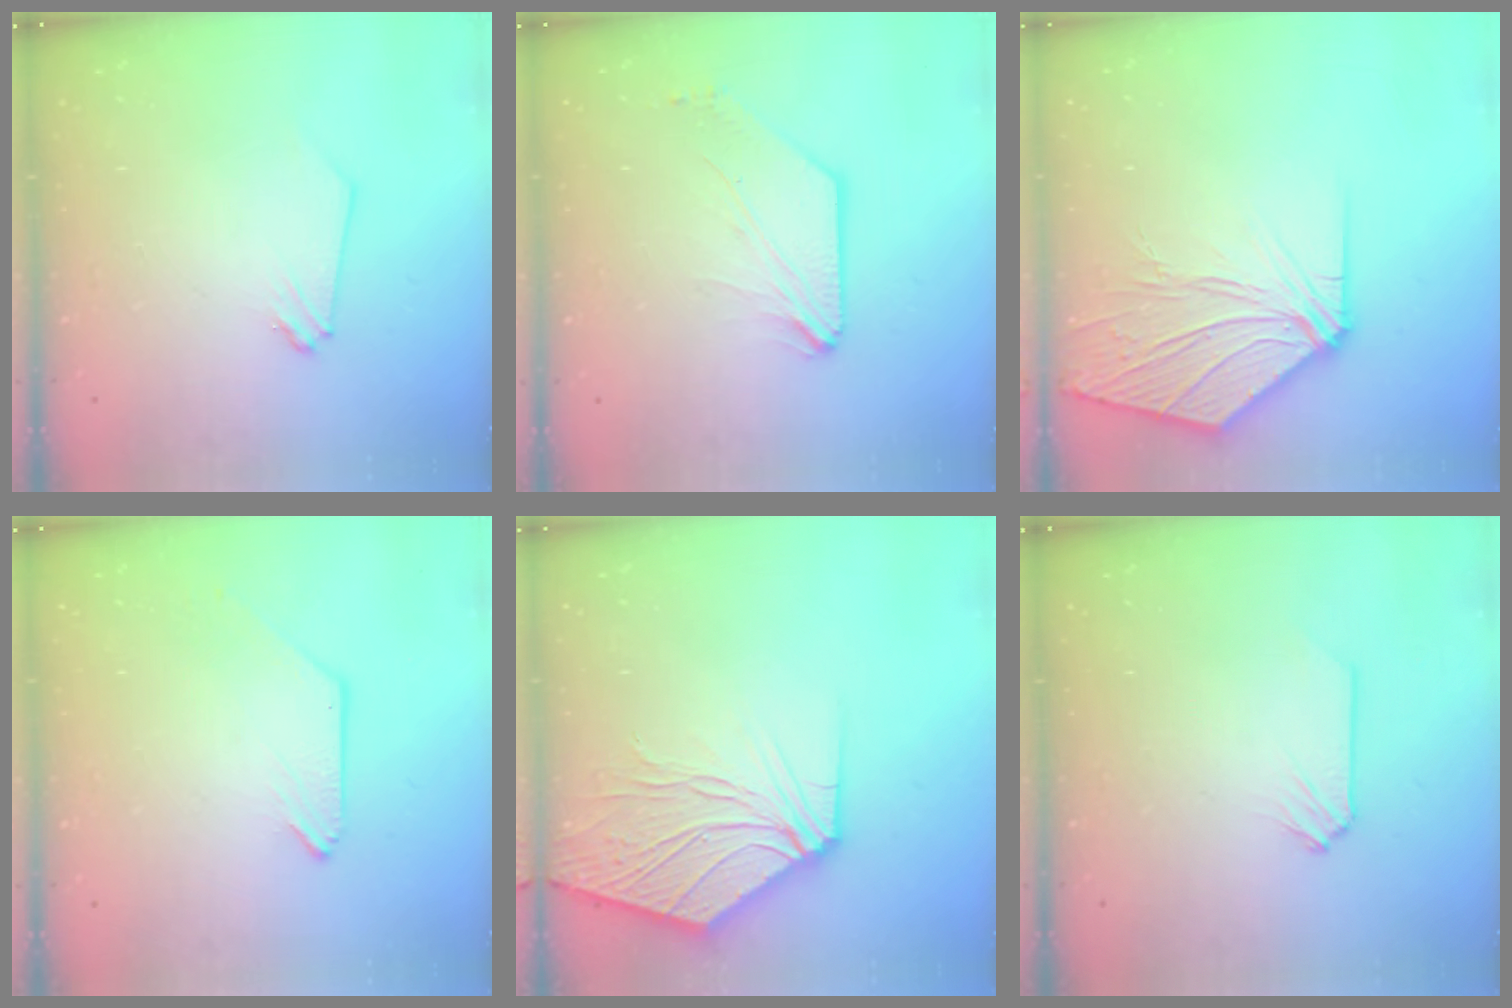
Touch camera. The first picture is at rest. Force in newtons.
{"total": 1.5, "press": 1.5, "slide": 0.2}
{"total": 11.4, "press": 11.2, "slide": 2.1}
{"total": 0.0}
{"total": 10.9, "press": 10.7, "slide": 2.0}
{"total": 0.0}